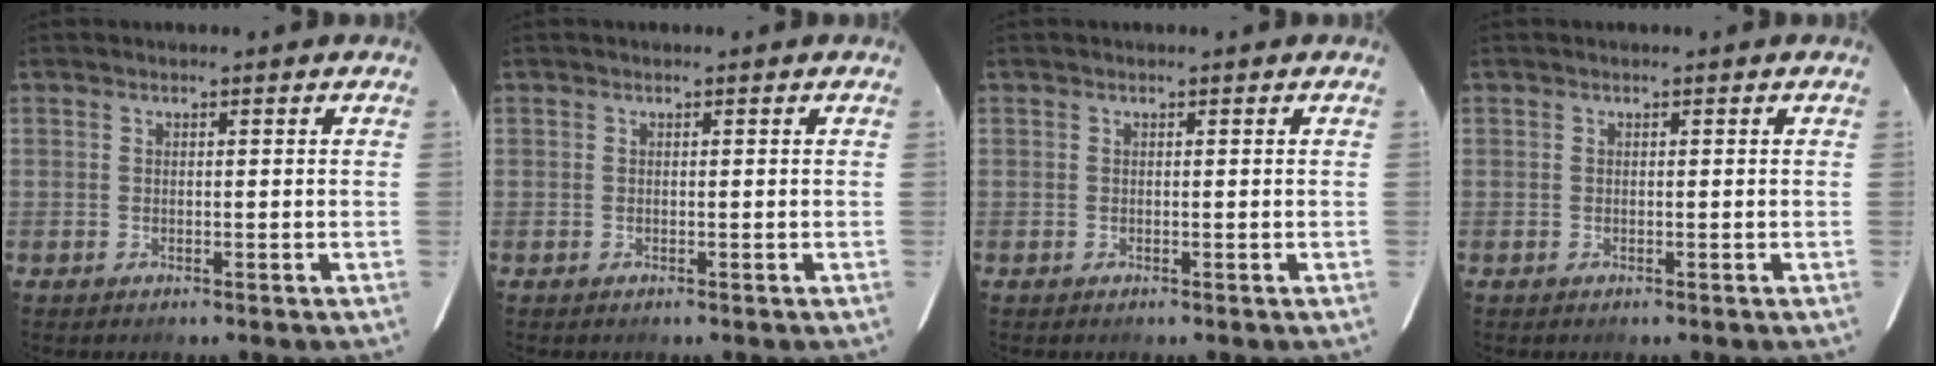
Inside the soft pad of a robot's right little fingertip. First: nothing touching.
{"total": 0.0}
{"total": 0.0}
{"total": 0.0}